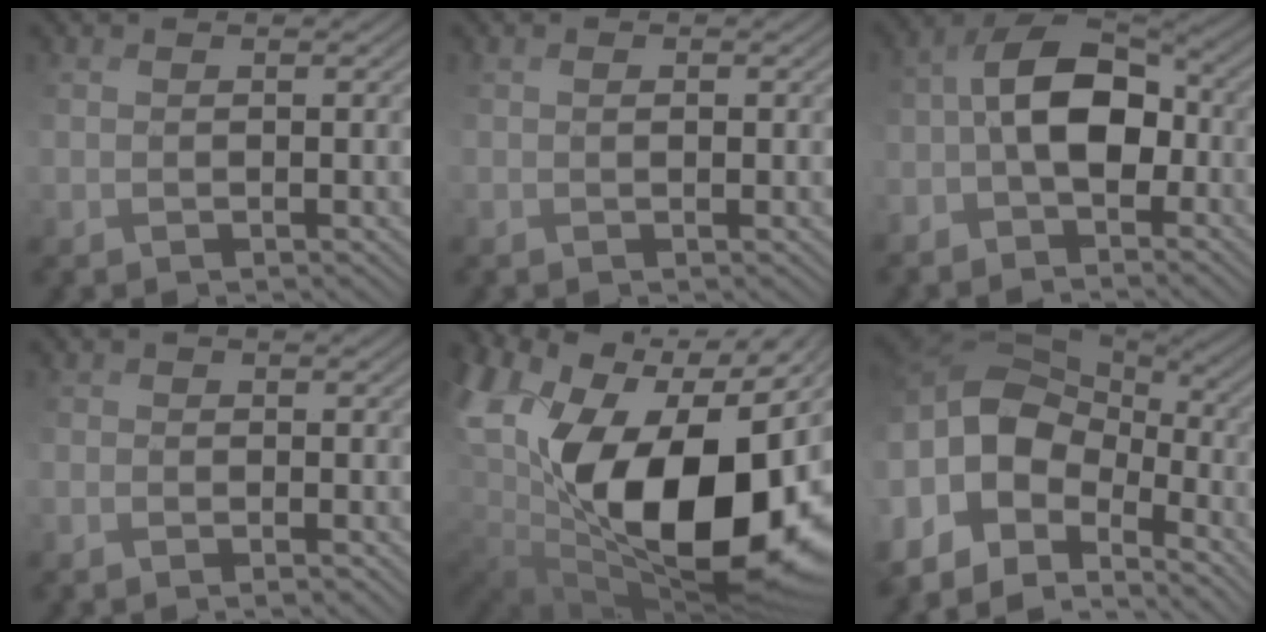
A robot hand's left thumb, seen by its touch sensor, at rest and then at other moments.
{"total": 0.6, "force": [0.2, 0.5, 0.3], "torque": [-0.008, 0.001, 0.011]}
{"total": 8.0, "force": [-1.8, 4.1, 6.7], "torque": [-0.131, 0.010, -0.044]}
{"total": 2.0, "force": [-1.7, 0.8, 0.8], "torque": [-0.009, 0.008, -0.022]}
{"total": 20.7, "force": [0.1, 13.1, 16.0], "torque": [-0.301, -0.048, 0.049]}
{"total": 14.5, "force": [-2.7, 8.8, 11.2], "torque": [-0.258, 0.014, -0.048]}